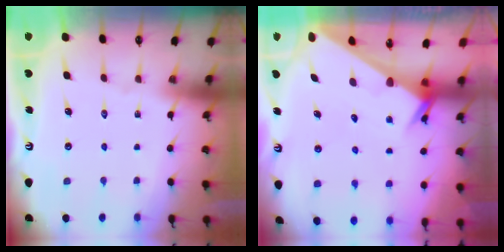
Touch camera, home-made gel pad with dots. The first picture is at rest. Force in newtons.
{"total": 2.2, "press": 2.2, "slide": 0.1}